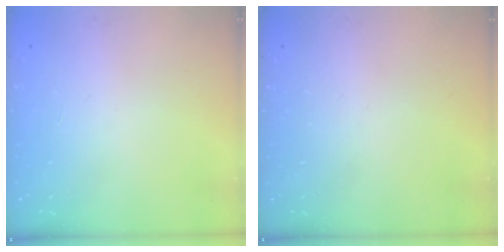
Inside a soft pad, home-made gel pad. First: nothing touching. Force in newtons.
{"total": 0.0}